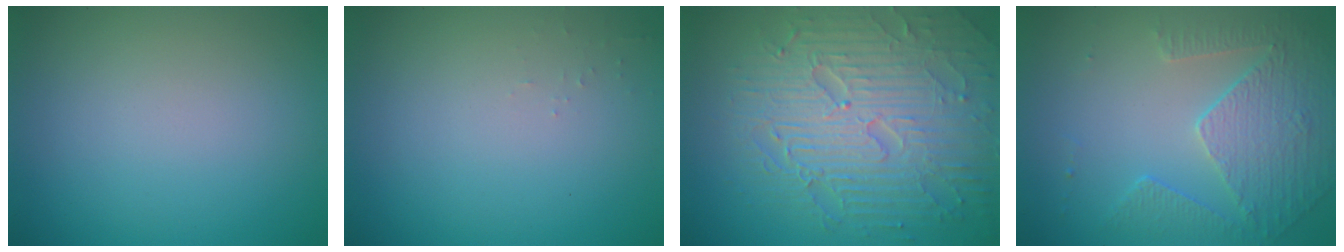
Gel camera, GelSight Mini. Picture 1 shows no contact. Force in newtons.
{"total": 0.5, "press": 0.5, "slide": 0.2}
{"total": 9.1, "press": 6.3, "slide": 6.5}
{"total": 4.1, "press": 3.4, "slide": 2.2}